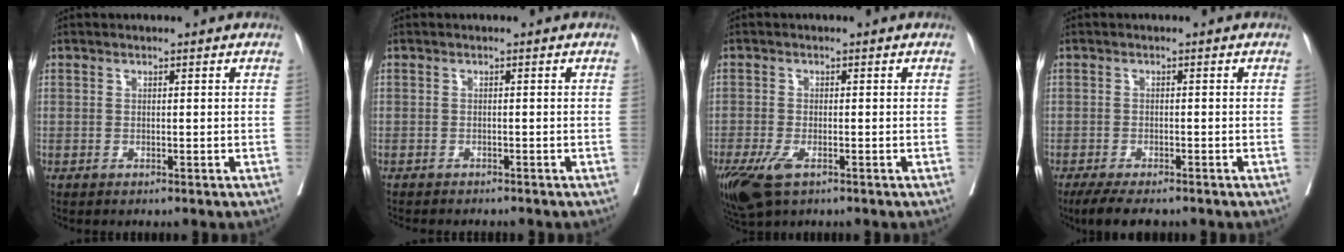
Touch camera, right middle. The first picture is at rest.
{"total": 5.0, "force": [-4.4, 1.3, 2.0], "torque": [-0.024, -0.006, -0.057]}
{"total": 6.5, "force": [-3.6, 2.6, 4.8], "torque": [-0.094, -0.017, -0.064]}
{"total": 6.5, "force": [-5.2, 1.6, 3.6], "torque": [-0.050, -0.011, -0.082]}